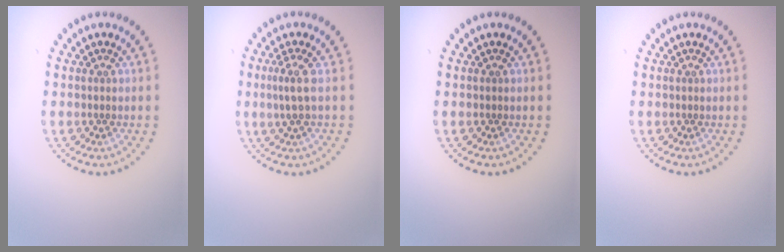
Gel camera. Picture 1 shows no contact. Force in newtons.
{"total": 2.1, "press": 1.4, "slide": 1.5}
{"total": 0.0}
{"total": 0.0}